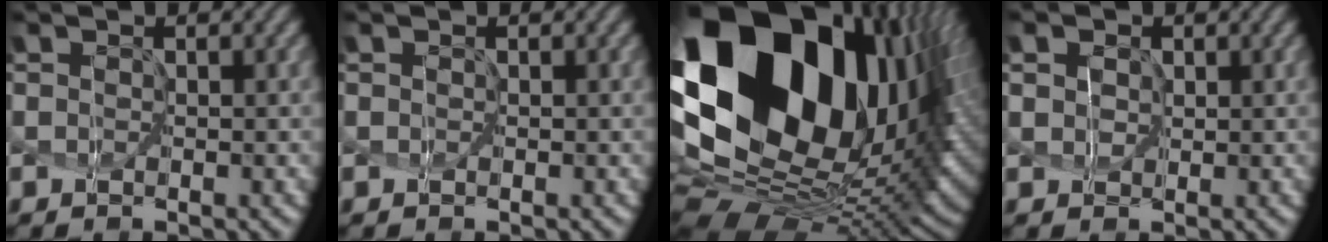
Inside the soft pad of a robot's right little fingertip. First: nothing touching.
{"total": 0.0}
{"total": 22.0, "force": [6.7, 13.7, 15.9], "torque": [-0.336, 0.011, 0.137]}
{"total": 4.2, "force": [2.0, 3.0, 2.1], "torque": [-0.043, 0.025, 0.016]}